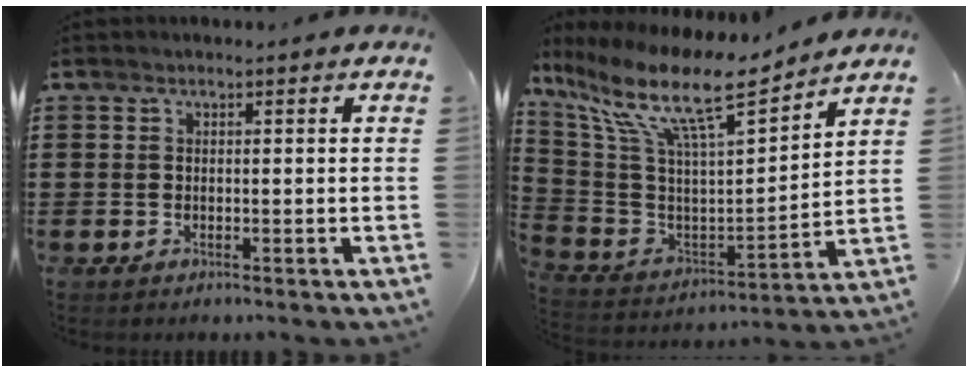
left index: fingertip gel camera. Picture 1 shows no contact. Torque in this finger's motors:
{"motor_torque": [2.14, 0.00, 1.00, 0.21]}